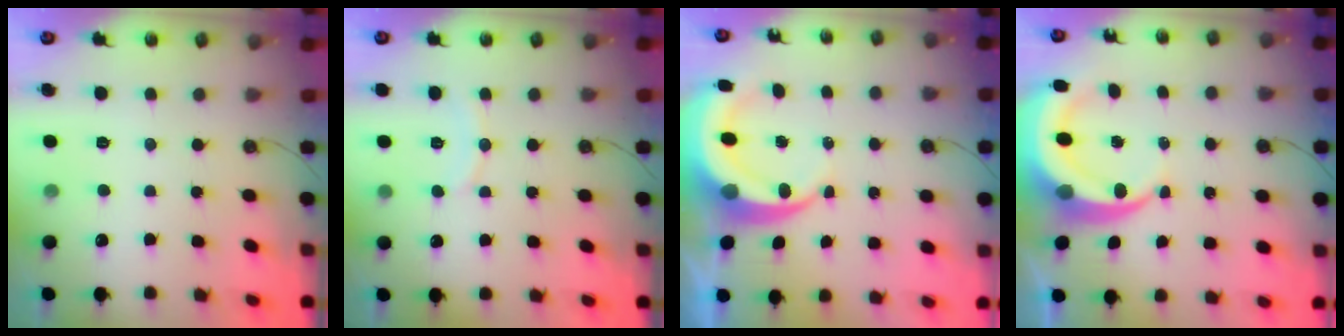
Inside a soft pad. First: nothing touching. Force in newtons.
{"total": 5.1, "press": 5.1, "slide": 0.6}
{"total": 8.4, "press": 8.3, "slide": 1.2}
{"total": 9.2, "press": 9.1, "slide": 1.2}